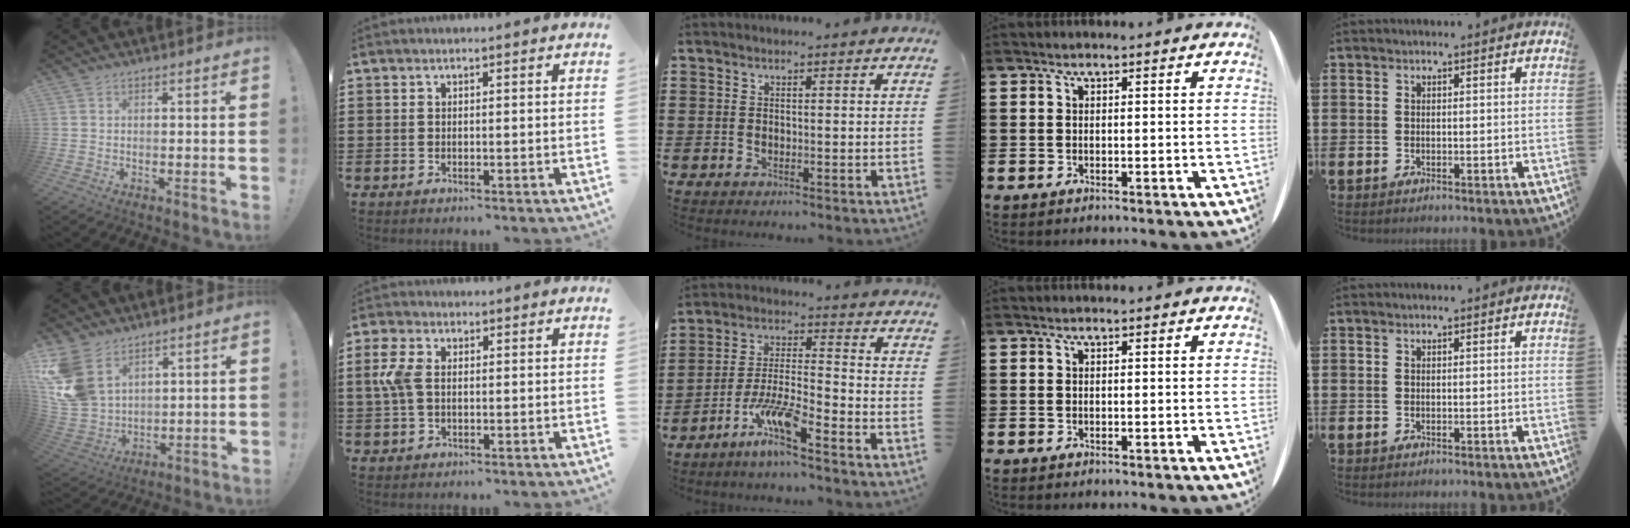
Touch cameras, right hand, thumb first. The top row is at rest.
{"thumb": {"total": 13.9, "force": [7.4, 9.2, 7.4], "torque": [-0.154, -0.045, 0.149]}, "index": {"total": 5.1, "force": [0.4, 3.1, 4.0], "torque": [-0.113, 0.000, -0.002]}, "middle": {"total": 7.7, "force": [-5.6, 0.7, 5.3], "torque": [-0.120, -0.013, -0.109]}}